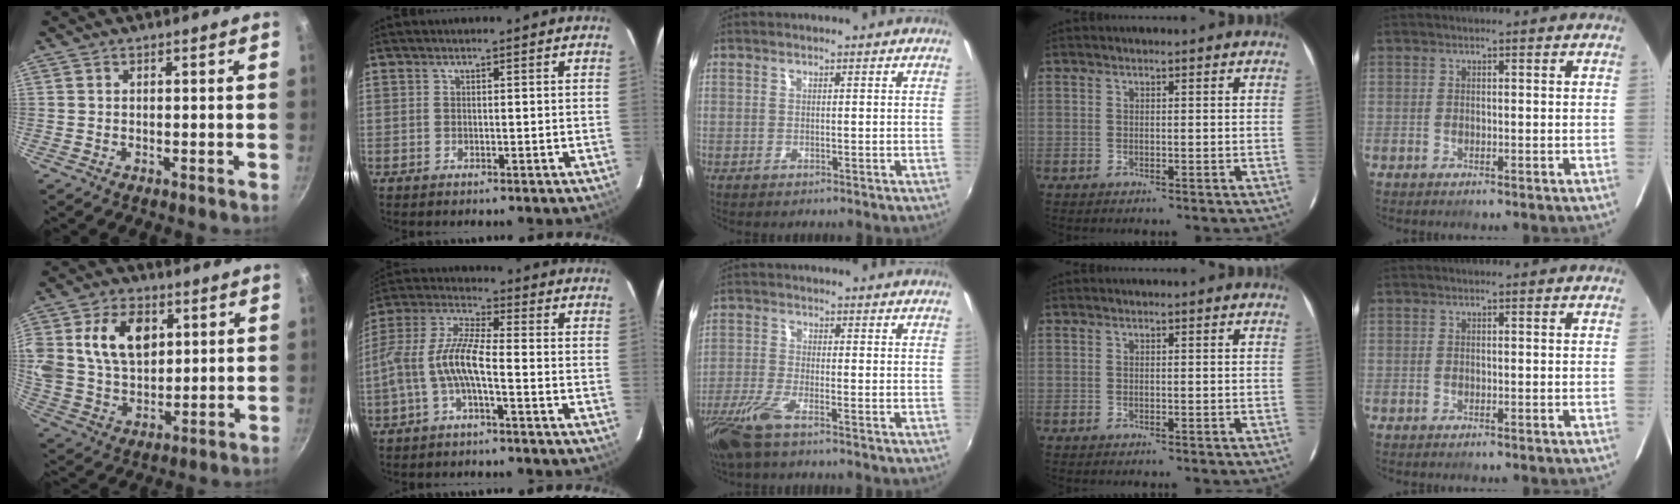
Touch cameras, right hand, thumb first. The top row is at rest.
{"thumb": {"total": 16.2, "force": [4.6, 11.3, 10.6], "torque": [-0.184, 0.001, 0.089]}, "index": {"total": 9.2, "force": [-2.9, 1.9, 8.5], "torque": [-0.196, 0.011, -0.056]}, "middle": {"total": 7.8, "force": [-5.4, 1.3, 5.5], "torque": [-0.136, -0.024, -0.109]}}